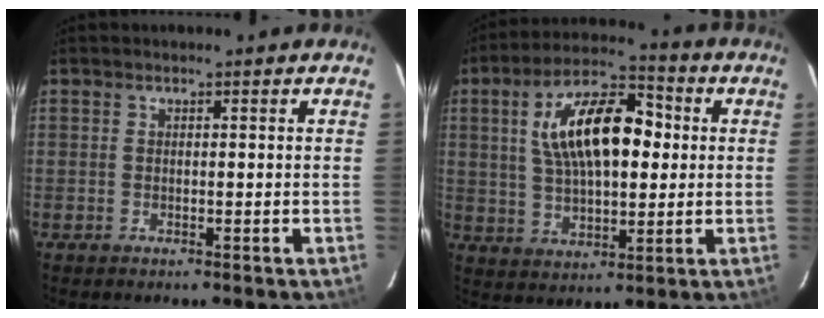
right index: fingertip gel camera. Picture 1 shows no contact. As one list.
[{"total": 15.9, "force": [2.9, 7.5, 13.8], "torque": [-0.248, 0.028, 0.049]}]